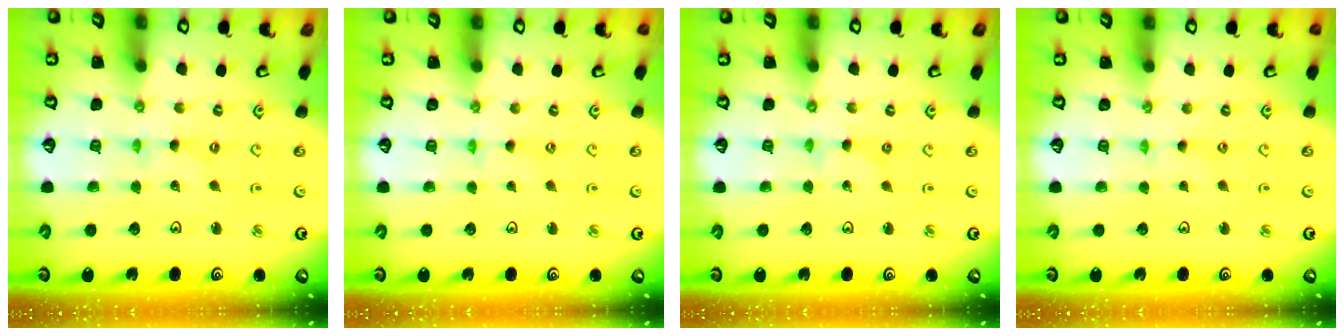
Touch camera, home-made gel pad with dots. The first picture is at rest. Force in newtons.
{"total": 0.5, "press": 0.5, "slide": 0.2}
{"total": 0.0}
{"total": 0.6, "press": 0.6, "slide": 0.1}